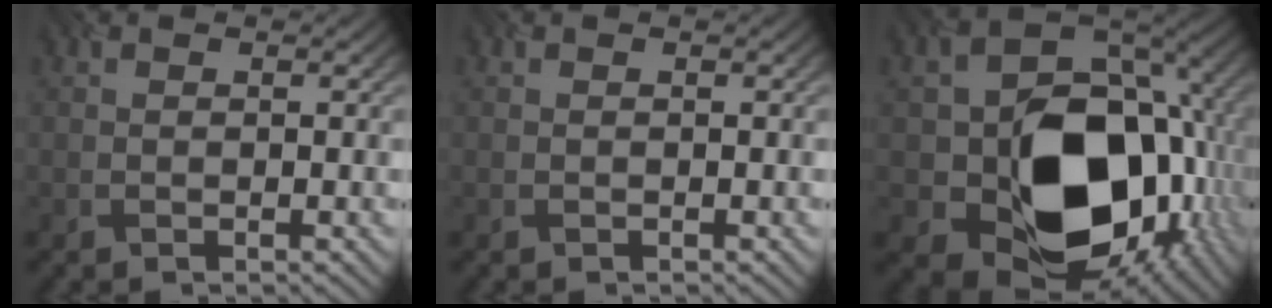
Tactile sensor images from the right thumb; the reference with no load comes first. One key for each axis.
{"total": 0.0}
{"total": 16.7, "fx": -2.9, "fy": 12.7, "fz": 10.5, "tx": -0.164, "ty": -0.039, "tz": -0.030}